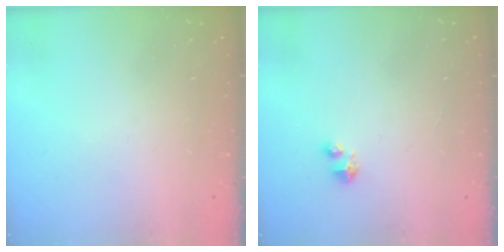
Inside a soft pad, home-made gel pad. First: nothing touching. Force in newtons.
{"total": 2.8, "press": 2.8, "slide": 0.1}